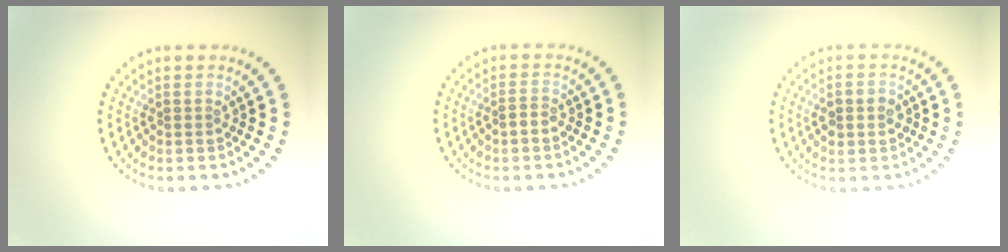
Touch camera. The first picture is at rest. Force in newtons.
{"total": 1.0, "press": 1.0, "slide": 0.4}
{"total": 2.8, "press": 2.8, "slide": 0.1}